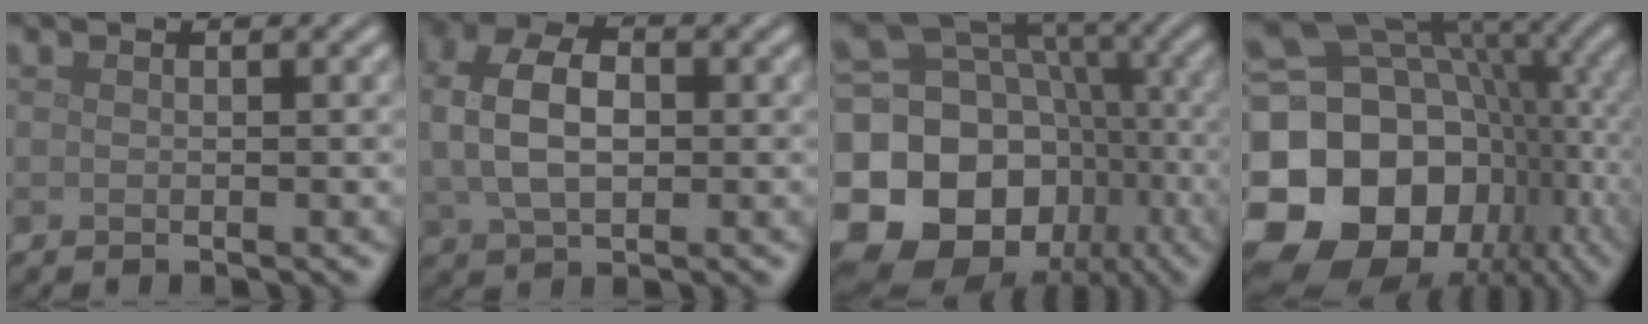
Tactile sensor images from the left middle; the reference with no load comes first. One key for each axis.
{"total": 6.1, "fx": 0.7, "fy": 3.9, "fz": 4.7, "tx": -0.094, "ty": 0.012, "tz": 0.006}
{"total": 21.5, "fx": -7.2, "fy": 17.6, "fz": 10.0, "tx": -0.186, "ty": -0.009, "tz": -0.135}
{"total": 21.1, "fx": -5.4, "fy": 16.4, "fz": 12.1, "tx": -0.229, "ty": 0.000, "tz": -0.087}